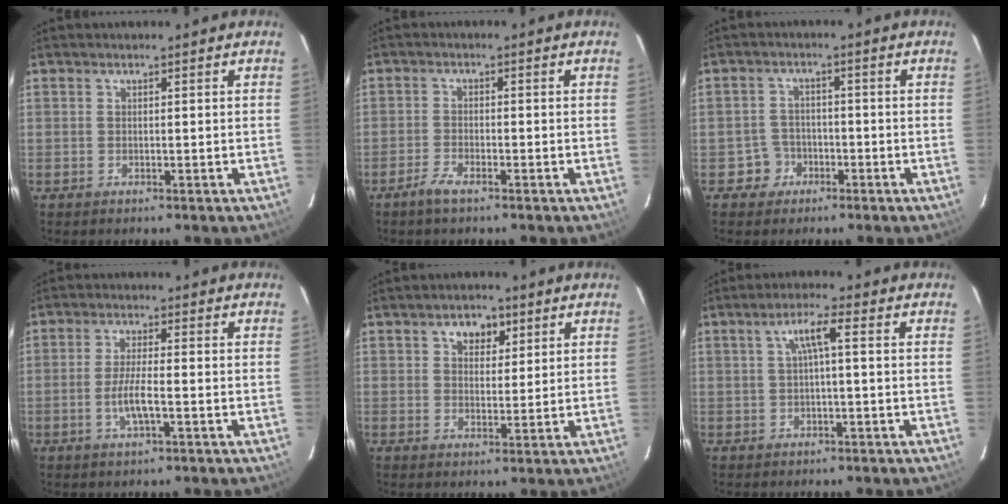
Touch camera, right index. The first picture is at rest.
{"total": 3.1, "force": [-2.4, 0.7, 1.8], "torque": [-0.055, -0.001, -0.050]}
{"total": 4.0, "force": [-1.9, 3.4, -0.4], "torque": [0.006, 0.019, -0.033]}
{"total": 5.0, "force": [-1.8, 0.8, 4.6], "torque": [-0.091, -0.005, -0.035]}
{"total": 4.5, "force": [2.3, 3.1, 2.4], "torque": [-0.030, 0.008, 0.038]}
{"total": 3.8, "force": [0.3, 0.1, 3.8], "torque": [-0.074, 0.008, 0.010]}